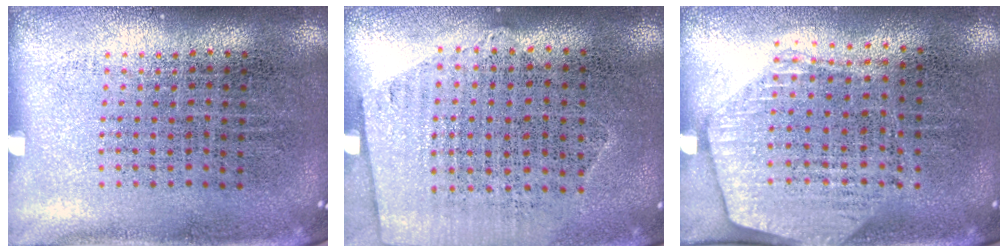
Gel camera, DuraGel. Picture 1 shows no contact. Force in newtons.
{"total": 0.9, "press": 0.7, "slide": 0.7}
{"total": 1.6, "press": 1.4, "slide": 0.8}